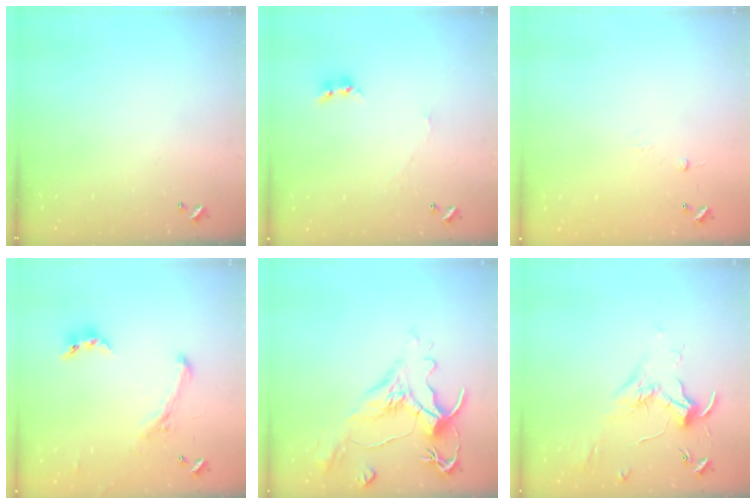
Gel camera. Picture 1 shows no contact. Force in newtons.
{"total": 1.3, "press": 1.2, "slide": 0.3}
{"total": 8.0, "press": 8.0, "slide": 0.5}
{"total": 0.0}
{"total": 1.6, "press": 0.6, "slide": 1.5}
{"total": 1.7, "press": 1.5, "slide": 0.8}